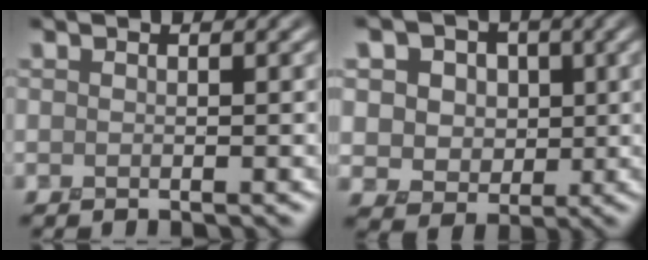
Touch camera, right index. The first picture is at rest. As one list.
[{"total": 5.7, "force": [1.3, 4.9, 2.7], "torque": [-0.046, 0.012, 0.007]}]